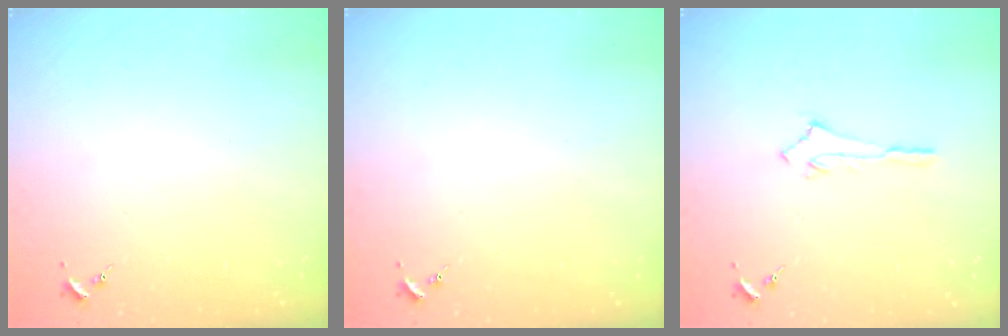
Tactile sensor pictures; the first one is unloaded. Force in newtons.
{"total": 0.0}
{"total": 2.6, "press": 2.6, "slide": 0.4}